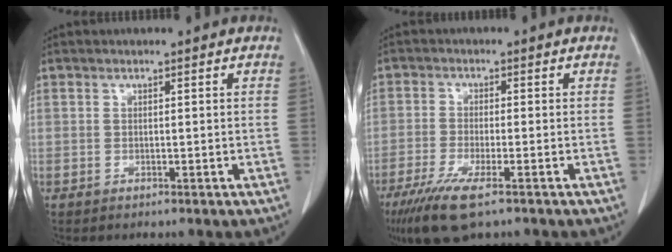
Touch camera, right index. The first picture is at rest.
{"total": 8.1, "force": [-5.2, 1.2, 6.1], "torque": [-0.115, -0.023, -0.087]}